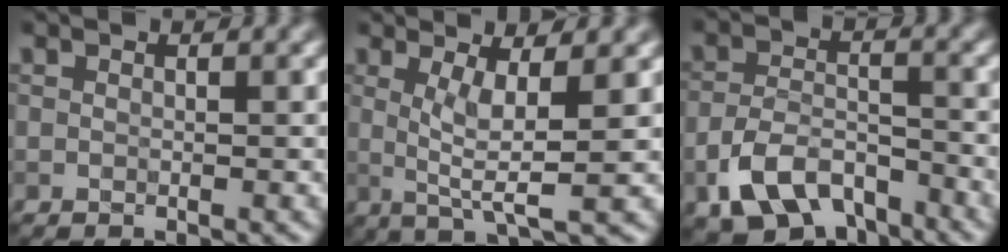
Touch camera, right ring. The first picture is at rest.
{"total": 4.1, "force": [0.8, 0.6, 3.9], "torque": [-0.078, -0.004, 0.015]}
{"total": 7.0, "force": [-4.5, 3.7, 4.0], "torque": [-0.074, -0.003, -0.083]}